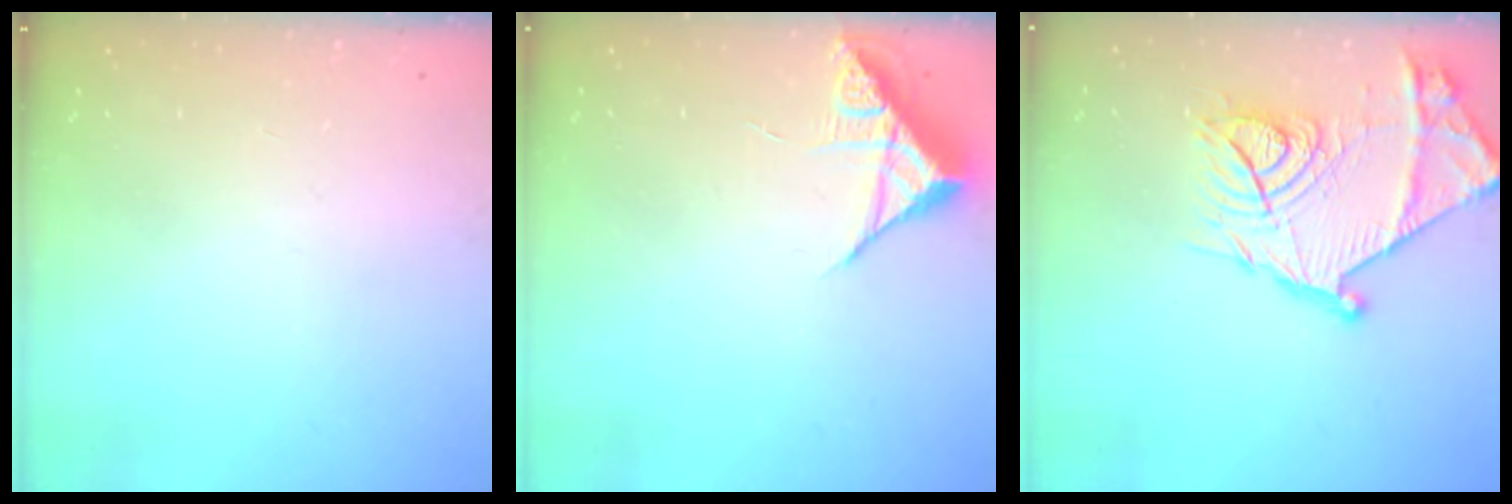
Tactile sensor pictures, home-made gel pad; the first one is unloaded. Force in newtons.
{"total": 7.1, "press": 7.1, "slide": 0.3}
{"total": 23.5, "press": 23.5, "slide": 1.5}